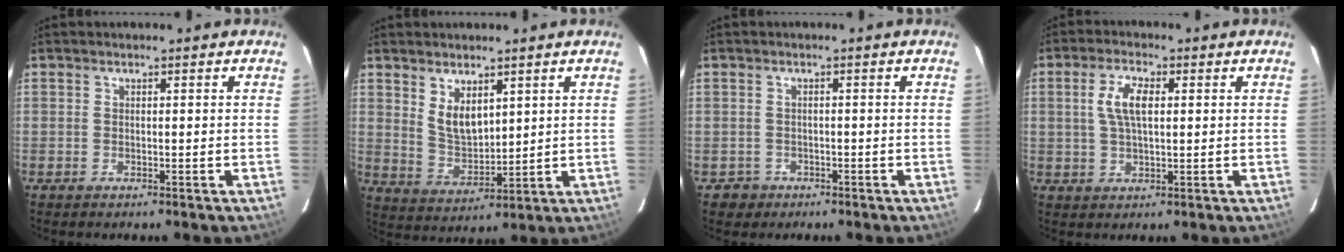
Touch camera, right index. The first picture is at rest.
{"total": 6.9, "force": [3.6, 3.6, 4.7], "torque": [-0.081, -0.005, 0.079]}
{"total": 2.7, "force": [-1.3, 2.4, 0.1], "torque": [-0.010, 0.005, -0.016]}
{"total": 6.1, "force": [1.2, 2.5, 5.4], "torque": [-0.106, 0.009, 0.025]}